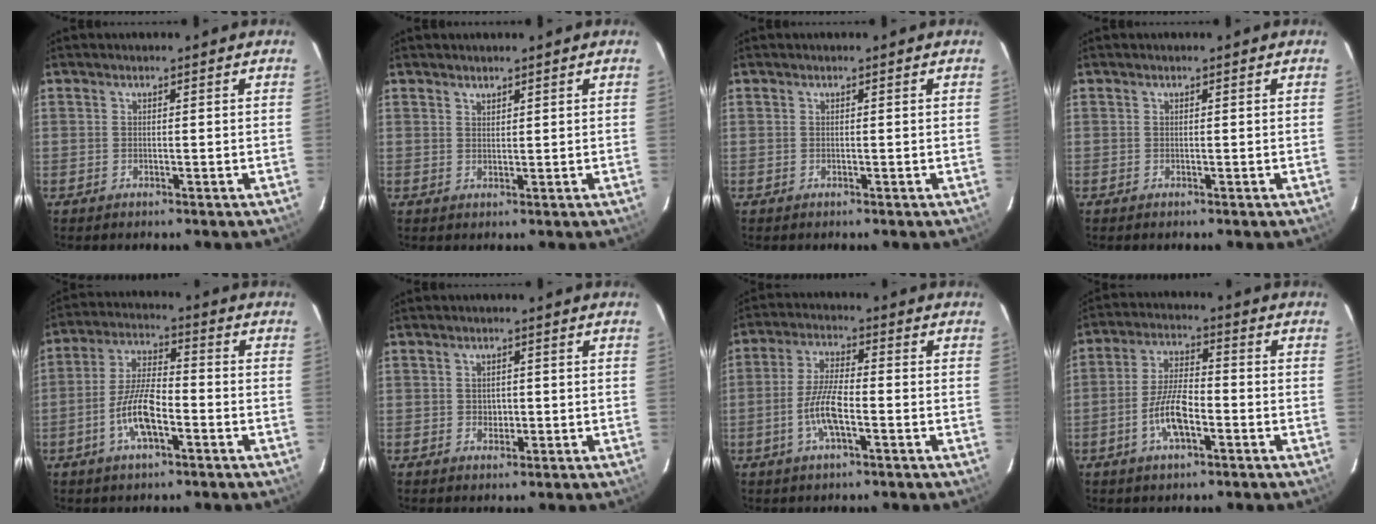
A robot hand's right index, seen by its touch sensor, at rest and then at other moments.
{"total": 1.2, "force": [1.1, 0.5, 0.2], "torque": [-0.003, 0.002, 0.020]}
{"total": 0.0}
{"total": 0.0}
{"total": 9.5, "force": [-4.0, 3.0, 8.0], "torque": [-0.166, 0.003, -0.073]}
{"total": 1.8, "force": [-0.2, 1.6, 0.7], "torque": [-0.009, 0.003, -0.002]}
{"total": 7.5, "force": [-2.7, 1.9, 6.8], "torque": [-0.141, 0.002, -0.055]}
{"total": 8.5, "force": [-3.5, 2.9, 7.2], "torque": [-0.149, 0.004, -0.064]}